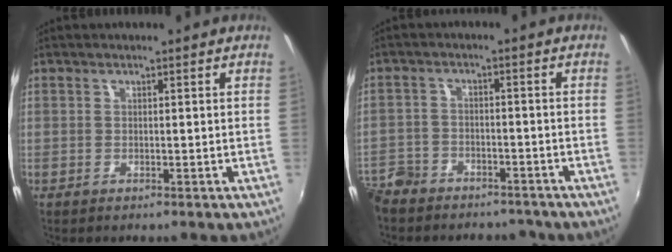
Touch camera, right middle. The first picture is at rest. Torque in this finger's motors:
{"motor_torque": [-0.51, -0.42, 0.00, -0.01]}